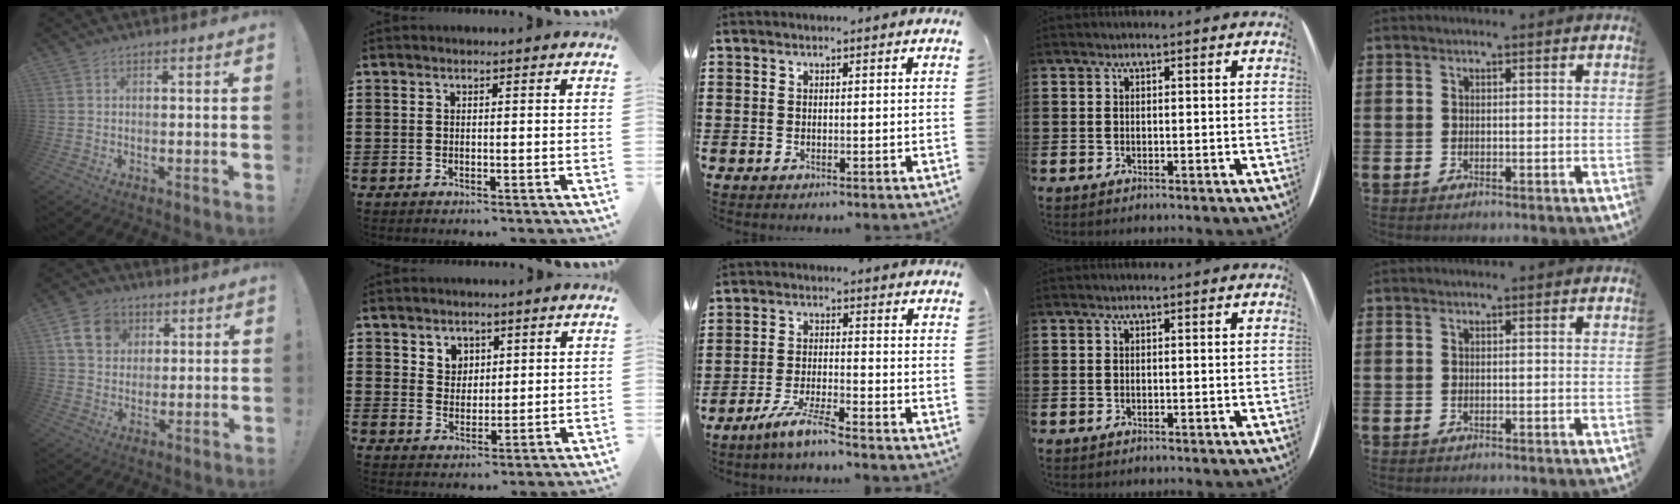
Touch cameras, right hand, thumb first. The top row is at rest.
{"thumb": {"total": 11.2, "force": [4.7, 9.0, 4.8], "torque": [-0.078, -0.007, 0.096]}, "index": {"total": 3.6, "force": [2.2, 2.8, 0.3], "torque": [-0.019, 0.008, 0.042]}, "middle": {"total": 5.5, "force": [-4.7, 0.1, 2.9], "torque": [-0.068, -0.012, -0.091]}}